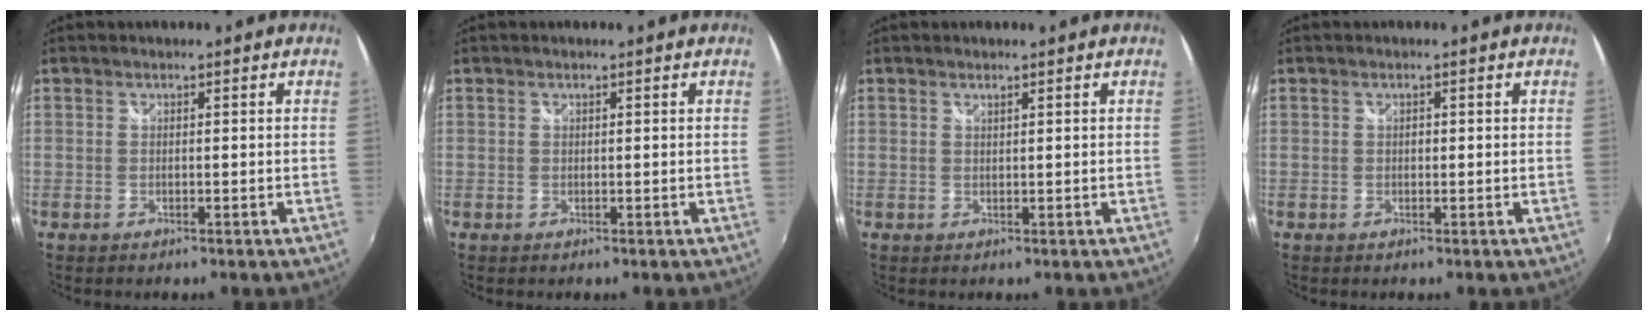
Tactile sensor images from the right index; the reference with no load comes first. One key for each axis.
{"total": 0.0}
{"total": 0.6, "fx": 0.5, "fy": 0.0, "fz": 0.2, "tx": -0.002, "ty": 0.001, "tz": 0.010}
{"total": 0.6, "fx": 0.0, "fy": 0.5, "fz": 0.3, "tx": -0.004, "ty": 0.002, "tz": 0.001}